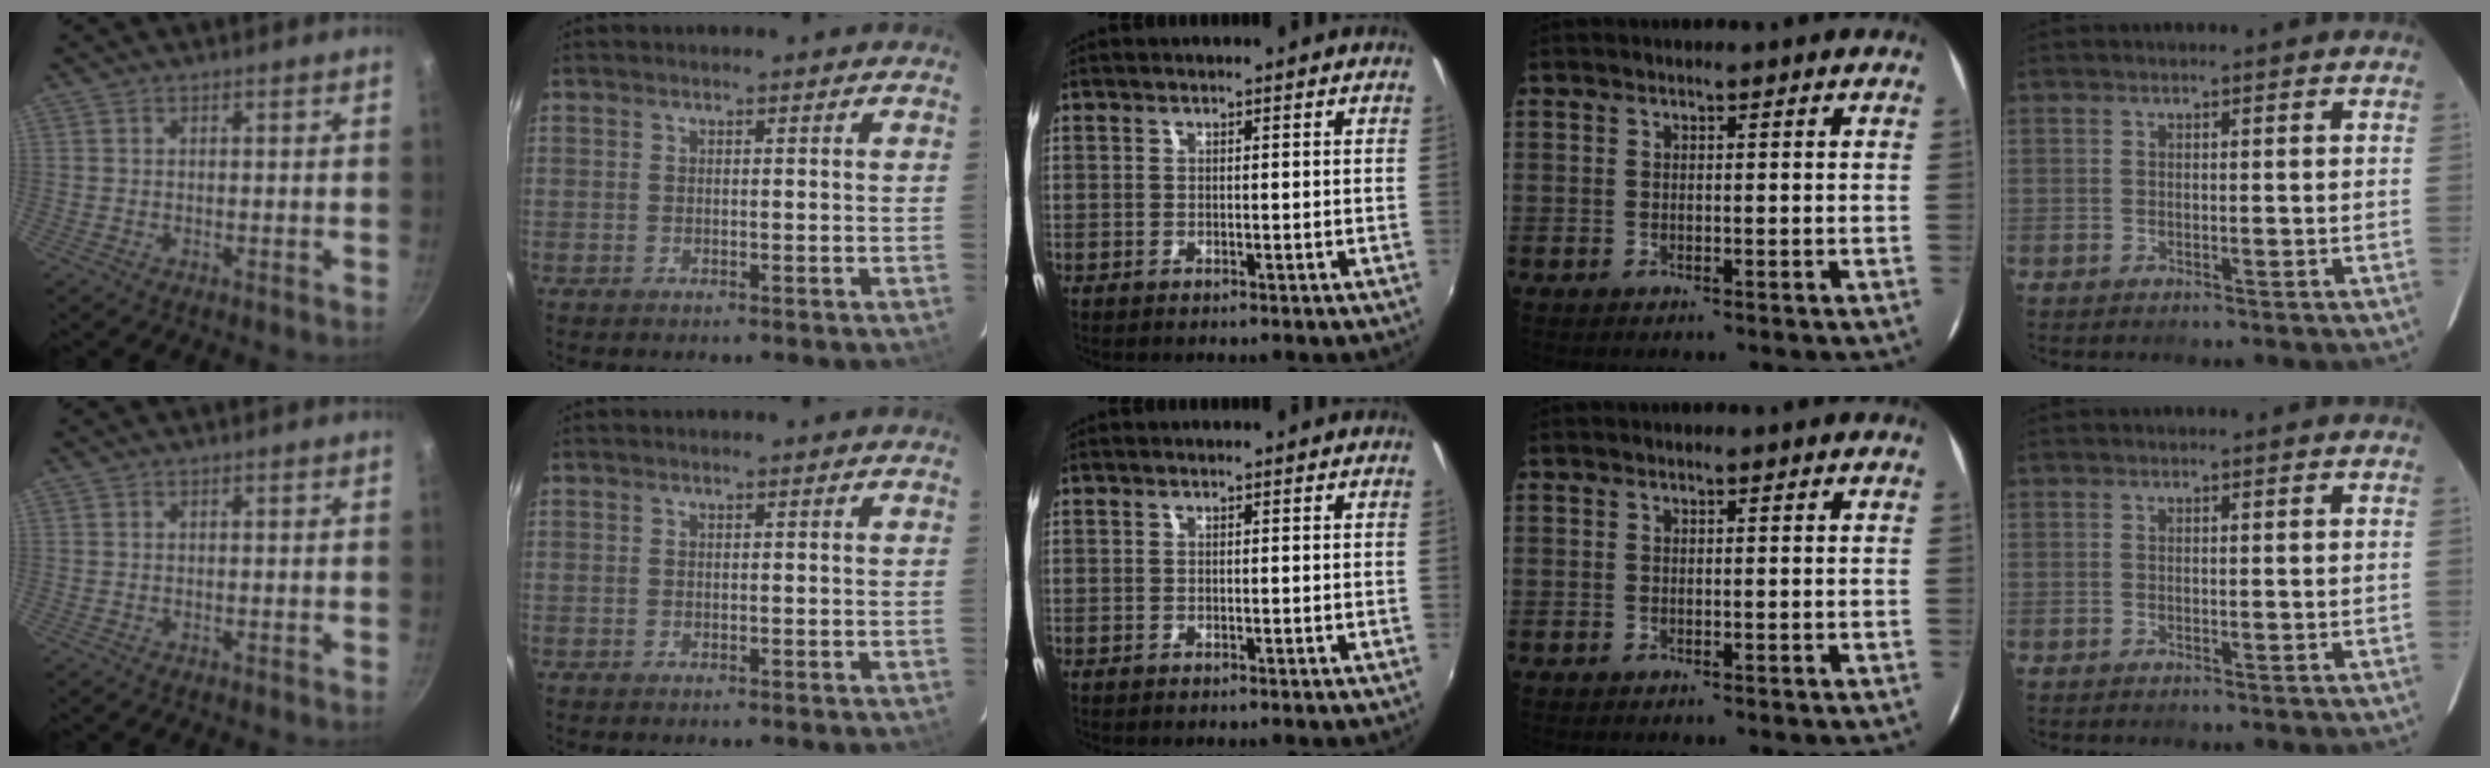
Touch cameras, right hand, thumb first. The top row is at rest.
{}